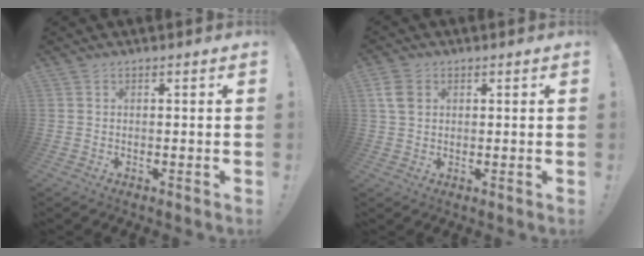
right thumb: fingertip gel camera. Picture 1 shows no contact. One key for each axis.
{"total": 5.3, "fx": 1.6, "fy": 3.9, "fz": 3.3, "tx": -0.058, "ty": 0.001, "tz": 0.031}